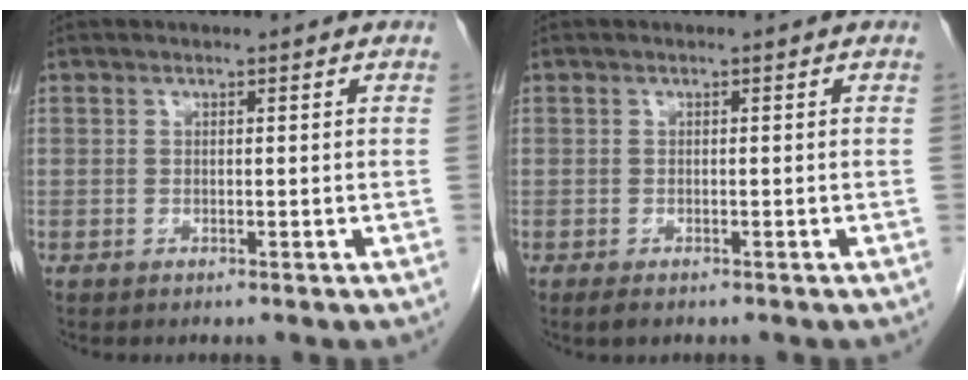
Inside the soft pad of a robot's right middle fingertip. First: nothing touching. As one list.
[{"total": 1.6, "force": [-1.1, 0.6, 0.9], "torque": [-0.018, -0.003, -0.014]}]